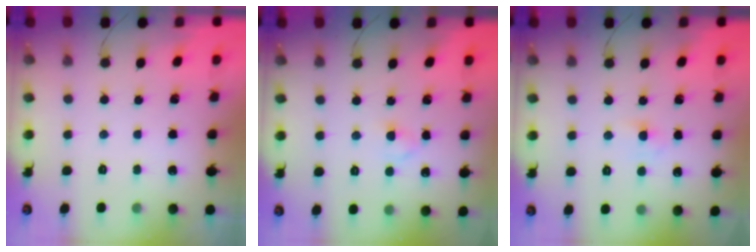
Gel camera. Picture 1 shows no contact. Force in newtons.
{"total": 2.7, "press": 2.4, "slide": 1.1}
{"total": 2.4, "press": 2.2, "slide": 0.9}